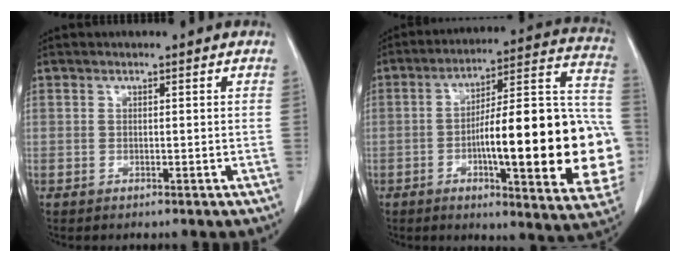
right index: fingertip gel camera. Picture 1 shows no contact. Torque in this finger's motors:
{"motor_torque": [2.14, 0.00, 0.69, 0.19]}